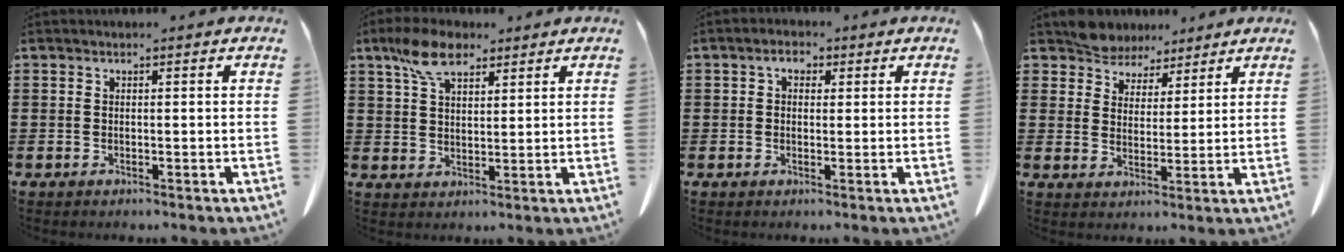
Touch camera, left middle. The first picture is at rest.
{"total": 7.1, "force": [4.6, 3.3, 4.2], "torque": [-0.098, 0.006, 0.087]}
{"total": 2.3, "force": [1.0, 1.4, 1.4], "torque": [-0.033, 0.007, 0.017]}
{"total": 5.4, "force": [5.1, 2.0, 0.0], "torque": [-0.025, -0.017, 0.097]}